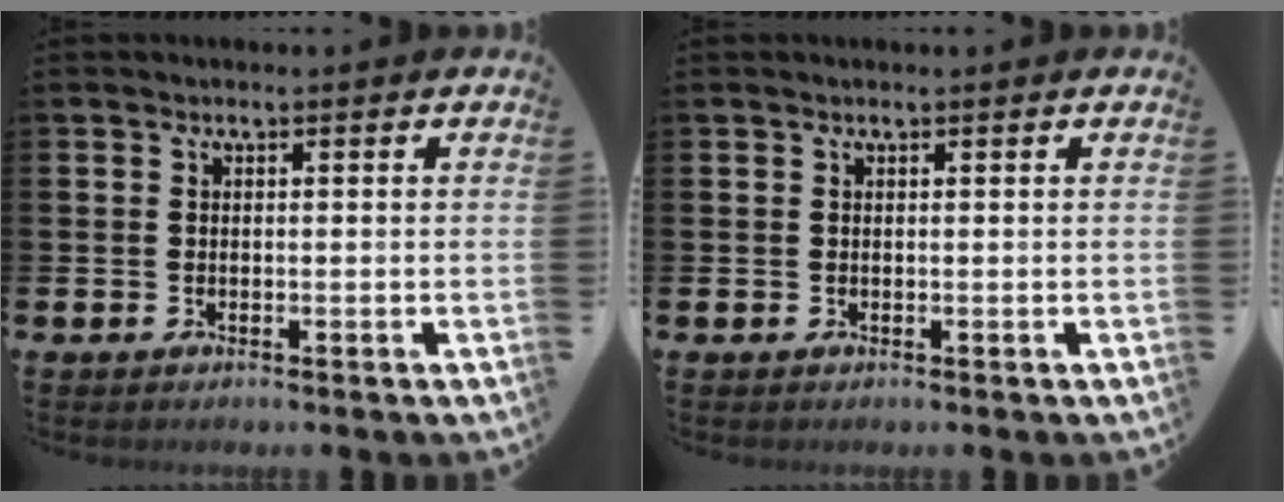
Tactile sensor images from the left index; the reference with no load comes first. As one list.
[{"total": 0.0}]